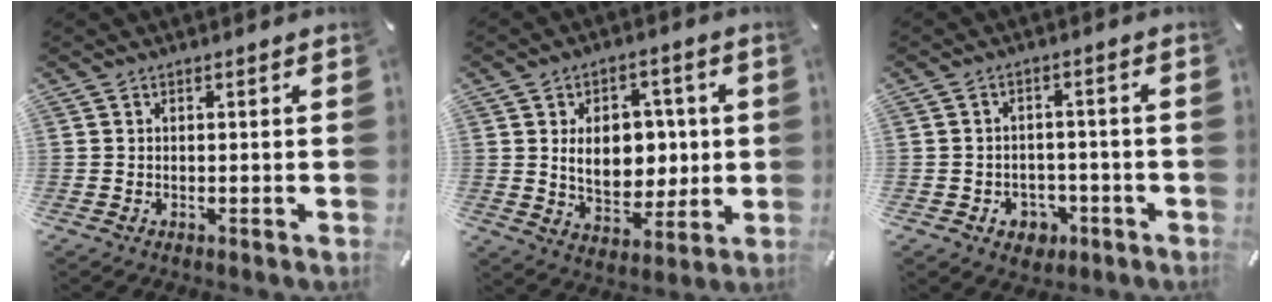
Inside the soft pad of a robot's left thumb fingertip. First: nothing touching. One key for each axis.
{"total": 12.4, "fx": 1.3, "fy": 9.0, "fz": 8.4, "tx": -0.125, "ty": 0.001, "tz": 0.021}
{"total": 4.9, "fx": -2.0, "fy": 4.3, "fz": 1.5, "tx": -0.018, "ty": 0.012, "tz": -0.034}